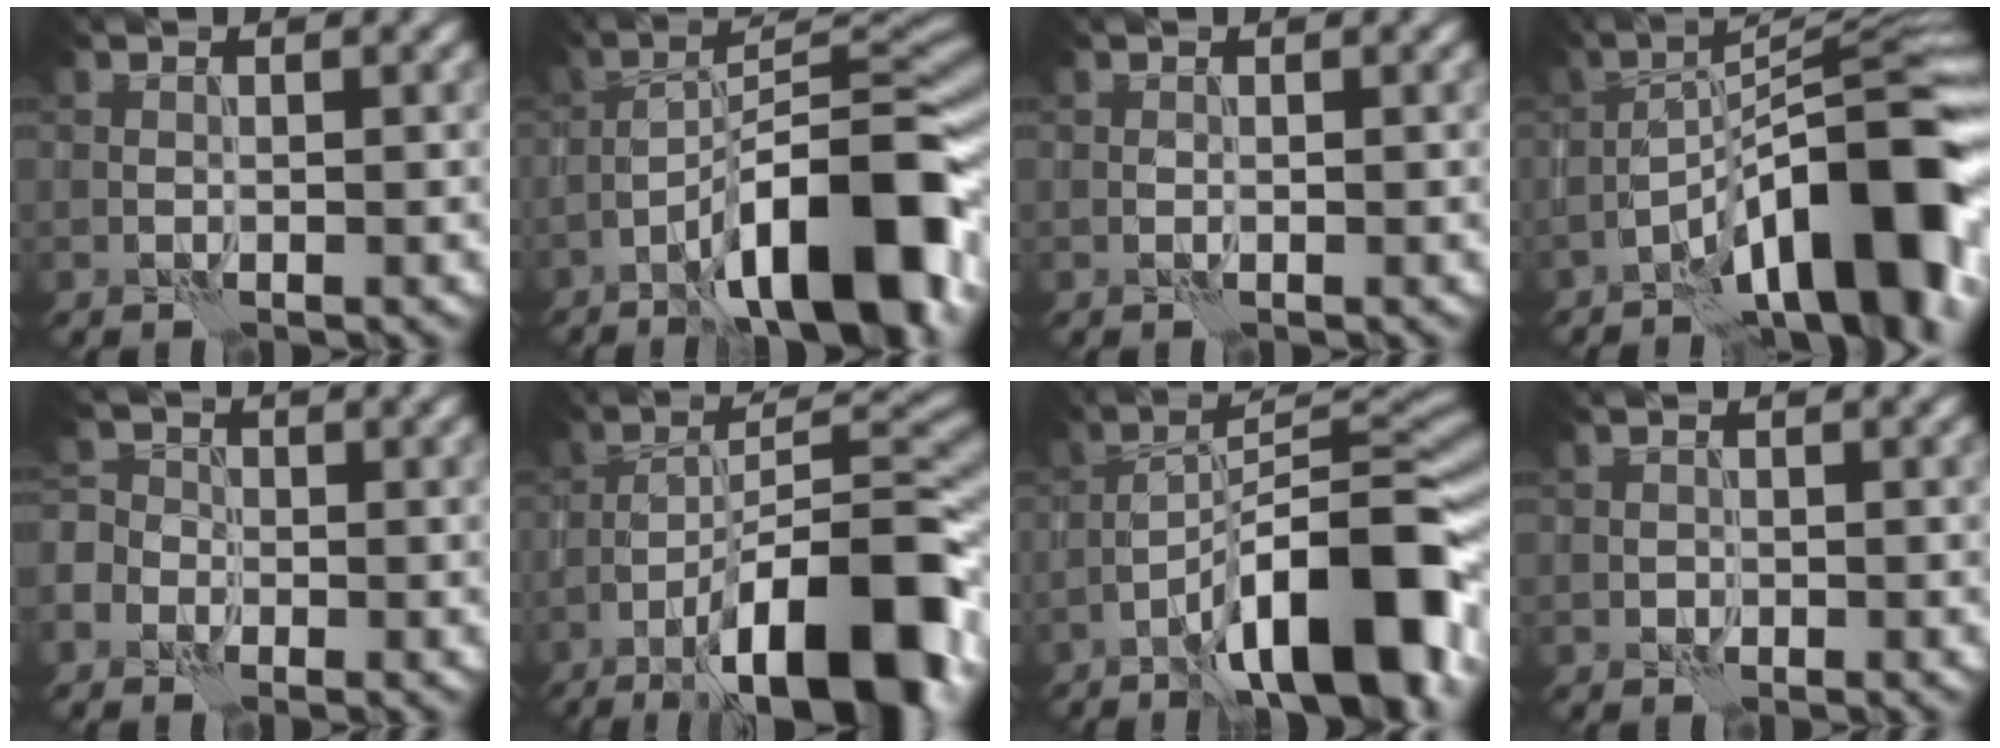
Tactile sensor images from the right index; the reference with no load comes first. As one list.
[{"total": 13.1, "force": [-7.3, 3.3, 10.4], "torque": [-0.150, 0.020, -0.117]}, {"total": 0.0}, {"total": 13.5, "force": [-7.0, 3.6, 11.0], "torque": [-0.152, 0.022, -0.120]}, {"total": 4.4, "force": [-2.4, 3.6, 1.2], "torque": [-0.016, 0.005, -0.059]}, {"total": 14.4, "force": [-8.3, 3.8, 11.2], "torque": [-0.171, 0.018, -0.133]}, {"total": 13.0, "force": [-7.4, 3.3, 10.1], "torque": [-0.146, 0.020, -0.121]}, {"total": 0.5, "force": [-0.2, 0.5, 0.1], "torque": [0.003, -0.002, -0.005]}]